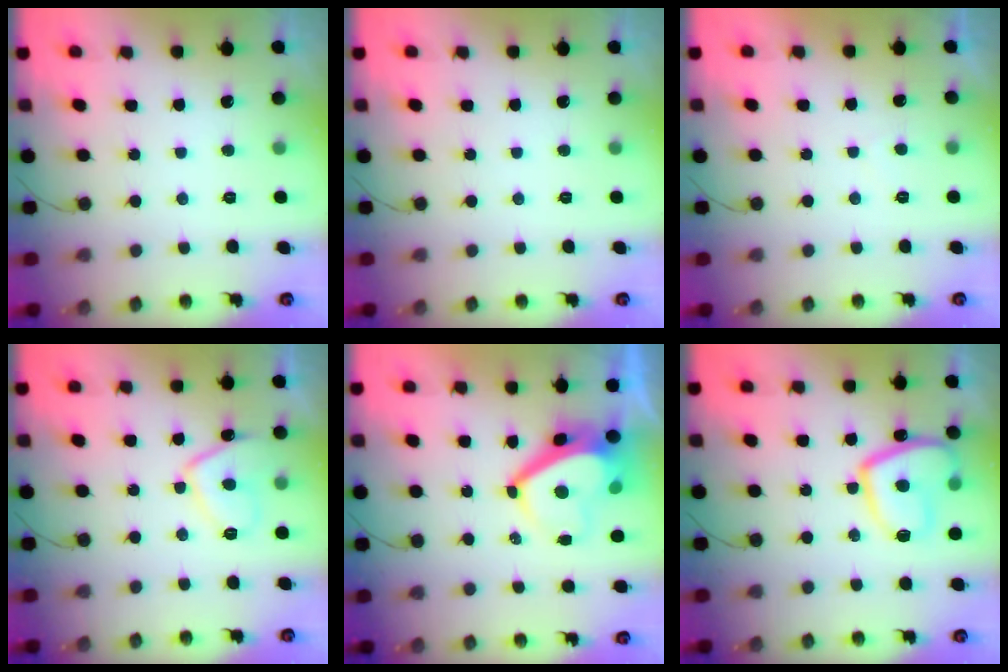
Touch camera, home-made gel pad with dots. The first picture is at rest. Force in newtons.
{"total": 0.0}
{"total": 1.0, "press": 0.8, "slide": 0.7}
{"total": 8.4, "press": 8.3, "slide": 1.3}
{"total": 6.9, "press": 6.8, "slide": 1.0}
{"total": 13.9, "press": 13.8, "slide": 1.5}